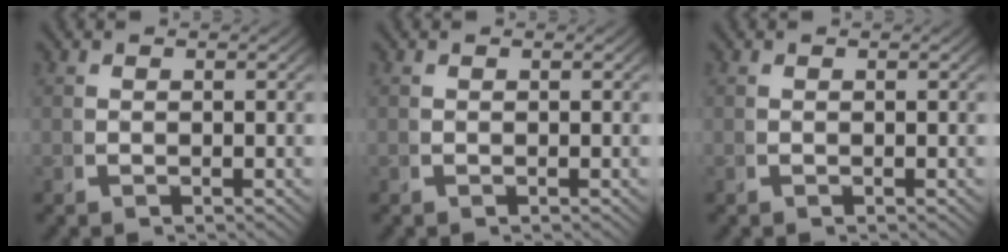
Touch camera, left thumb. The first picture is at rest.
{"total": 0.0}
{"total": 0.0}